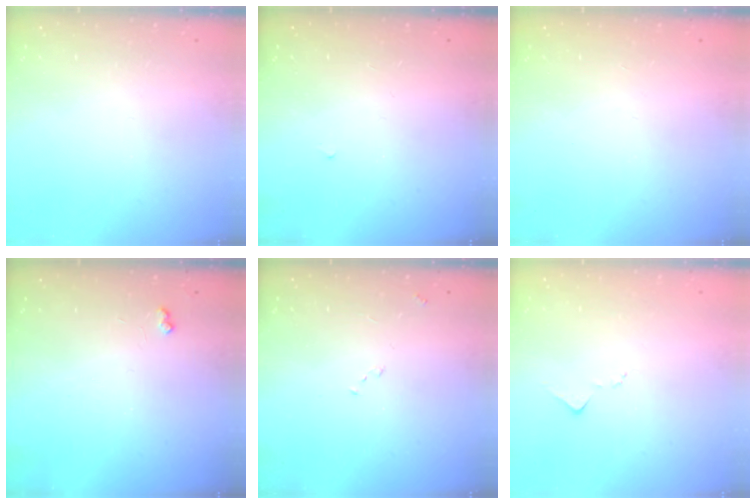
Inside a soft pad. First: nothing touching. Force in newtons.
{"total": 4.0, "press": 4.0, "slide": 0.6}
{"total": 1.1, "press": 1.0, "slide": 0.4}
{"total": 2.9, "press": 2.9, "slide": 0.5}
{"total": 6.9, "press": 6.9, "slide": 0.8}
{"total": 7.5, "press": 7.4, "slide": 0.8}